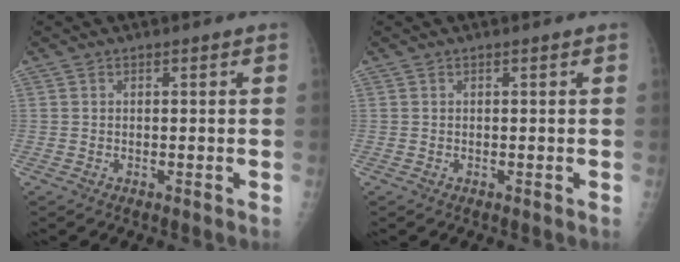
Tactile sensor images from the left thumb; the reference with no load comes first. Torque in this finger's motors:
{"motor_torque": [-0.12, 0.12, 0.00, 0.00, 0.00]}